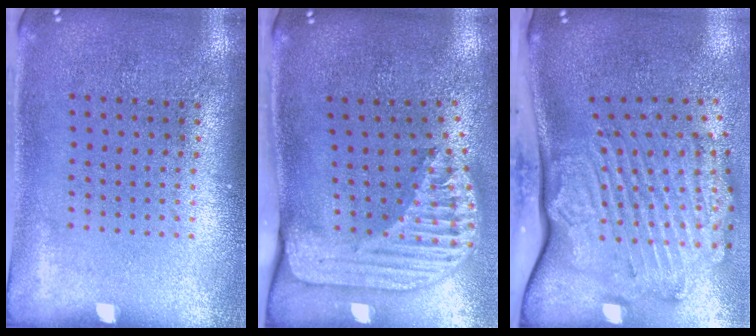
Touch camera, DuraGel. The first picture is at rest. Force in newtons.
{"total": 2.6, "press": 1.8, "slide": 1.8}
{"total": 3.6, "press": 2.5, "slide": 2.6}